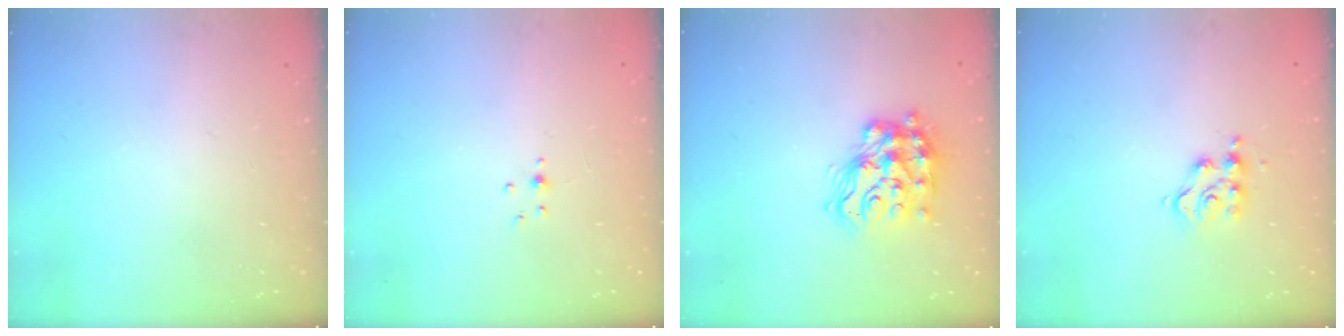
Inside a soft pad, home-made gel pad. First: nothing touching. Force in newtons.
{"total": 2.5, "press": 2.3, "slide": 1.0}
{"total": 16.0, "press": 15.9, "slide": 1.0}
{"total": 6.5, "press": 6.5, "slide": 0.1}